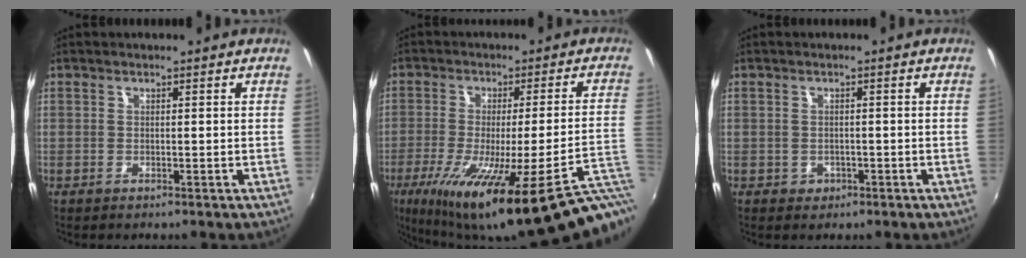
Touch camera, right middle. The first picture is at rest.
{"total": 28.5, "force": [-17.0, 1.8, 22.9], "torque": [-0.338, -0.096, -0.245]}
{"total": 1.9, "force": [-0.7, 1.7, 0.5], "torque": [-0.011, 0.000, -0.005]}